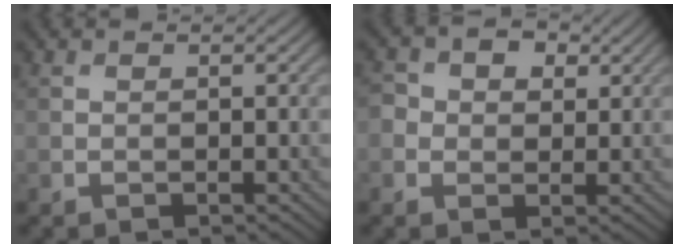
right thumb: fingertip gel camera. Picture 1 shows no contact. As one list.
[{"total": 4.5, "force": [1.2, 3.8, 2.1], "torque": [-0.052, 0.003, 0.011]}]